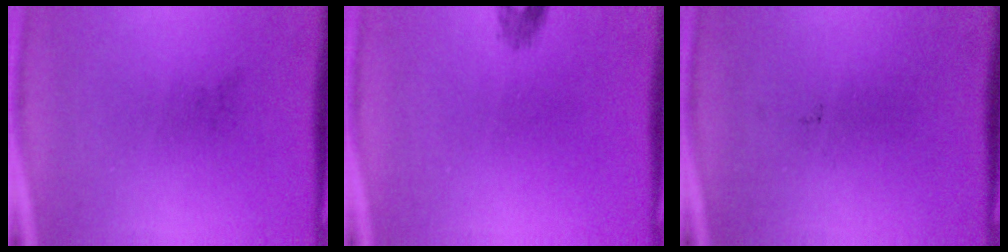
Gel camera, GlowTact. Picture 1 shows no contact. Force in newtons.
{"total": 1.2}
{"total": 0.0}